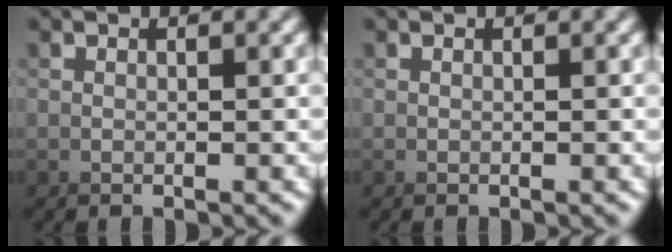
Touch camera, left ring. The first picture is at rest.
{"total": 0.0}